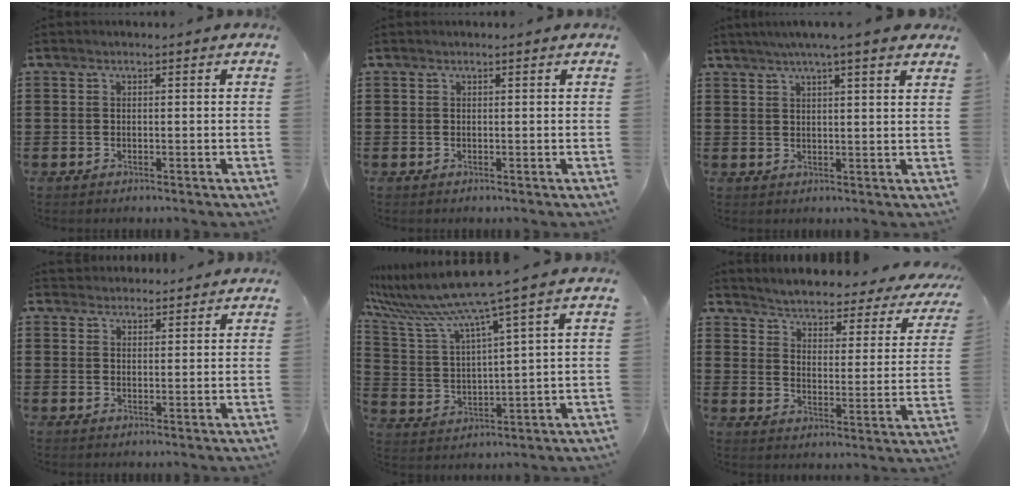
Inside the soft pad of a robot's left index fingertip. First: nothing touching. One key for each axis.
{"total": 0.0}
{"total": 4.2, "fx": 3.4, "fy": -0.3, "fz": 2.5, "tx": -0.058, "ty": -0.002, "tz": 0.060}
{"total": 2.3, "fx": 2.2, "fy": 0.6, "fz": -0.4, "tx": 0.001, "ty": 0.000, "tz": 0.043}
{"total": 8.8, "fx": 7.2, "fy": -0.9, "fz": 5.0, "tx": -0.127, "ty": -0.050, "tz": 0.116}
{"total": 2.8, "fx": 2.8, "fy": 0.1, "fz": 0.1, "tx": -0.024, "ty": -0.032, "tz": 0.037}